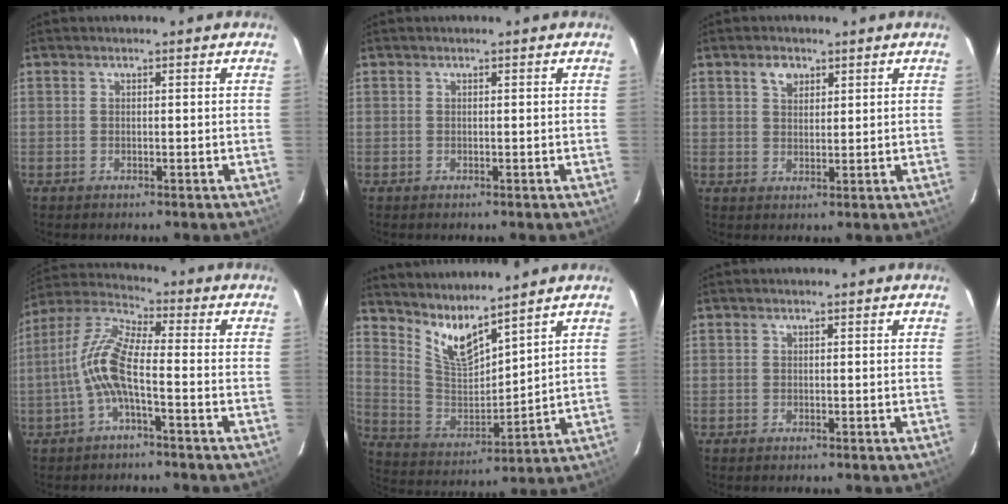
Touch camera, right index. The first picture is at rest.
{"total": 0.0}
{"total": 3.0, "force": [1.9, 1.7, 1.5], "torque": [-0.023, 0.008, 0.034]}
{"total": 9.4, "force": [-2.7, 2.1, 8.8], "torque": [-0.199, 0.014, -0.055]}
{"total": 9.8, "force": [8.3, 1.4, 5.1], "torque": [-0.106, -0.023, 0.168]}
{"total": 0.0}